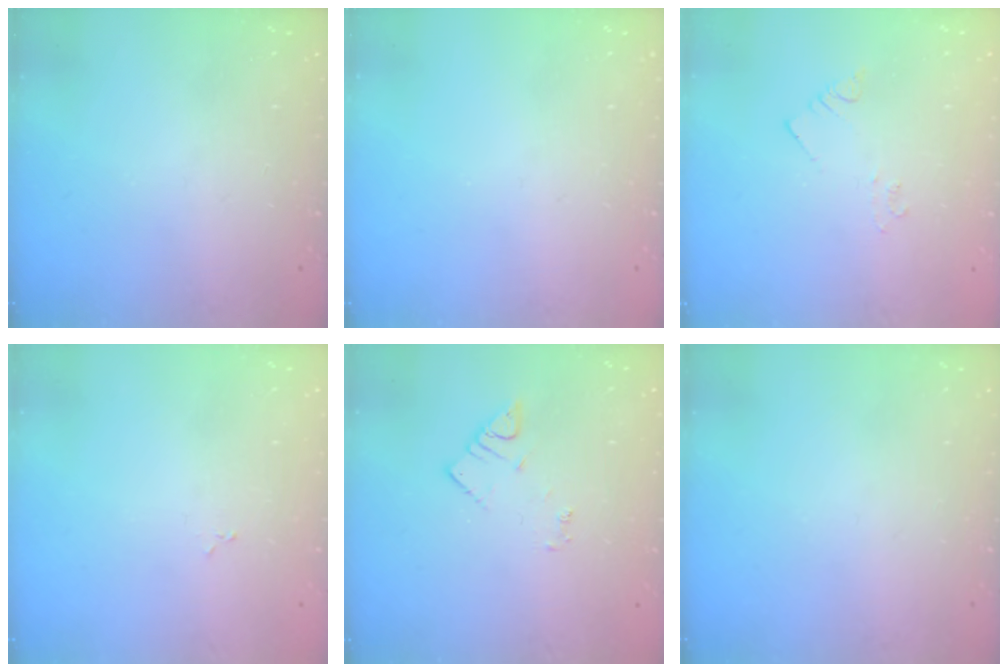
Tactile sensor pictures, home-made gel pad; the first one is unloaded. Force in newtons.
{"total": 0.0}
{"total": 2.1, "press": 2.1, "slide": 0.3}
{"total": 1.9, "press": 1.9, "slide": 0.3}
{"total": 3.4, "press": 3.4, "slide": 0.6}
{"total": 0.0}